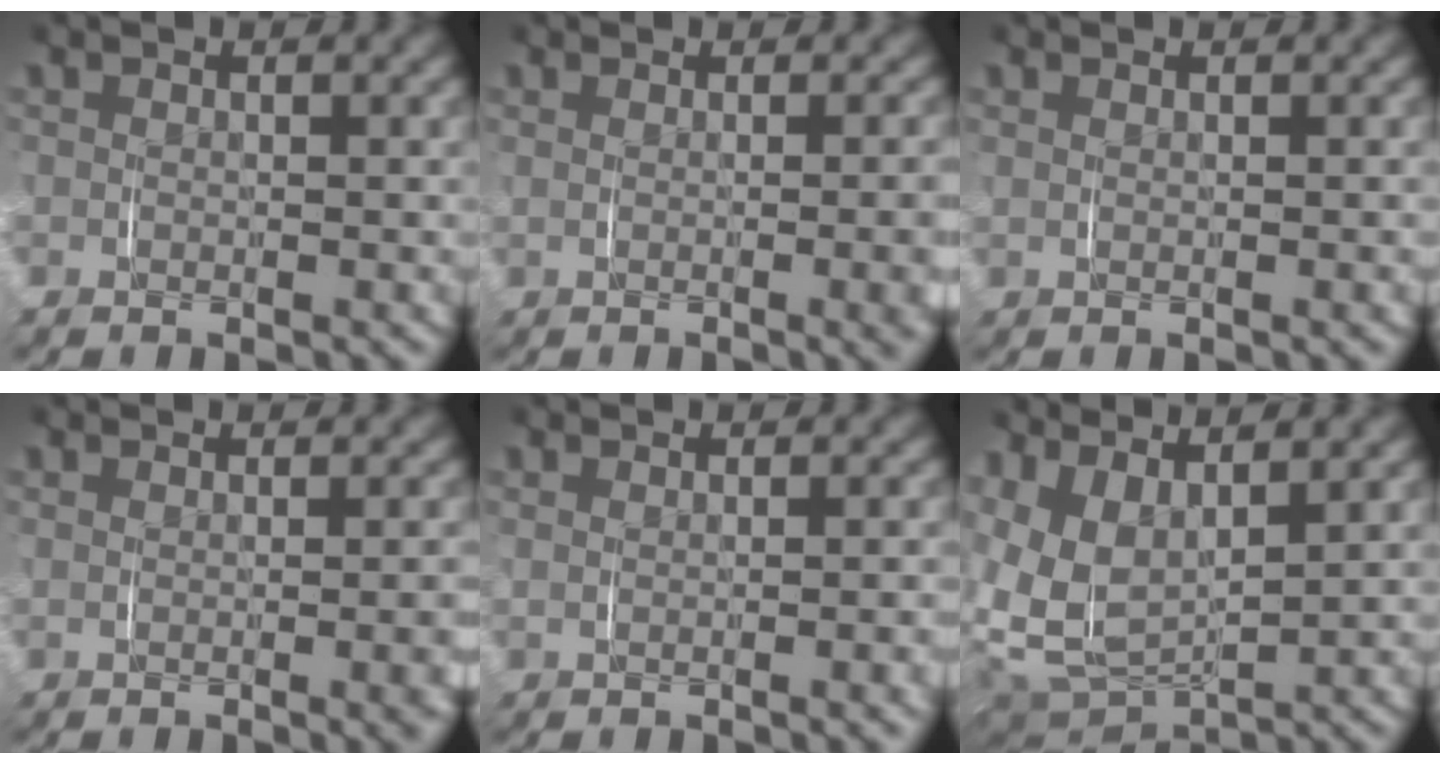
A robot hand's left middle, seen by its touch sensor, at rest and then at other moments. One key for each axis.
{"total": 3.4, "fx": 0.4, "fy": 0.5, "fz": 3.4, "tx": -0.032, "ty": 0.007, "tz": 0.002}
{"total": 0.7, "fx": 0.3, "fy": -0.1, "fz": 0.6, "tx": -0.008, "ty": 0.002, "tz": 0.007}
{"total": 2.4, "fx": 0.3, "fy": 0.1, "fz": 2.4, "tx": -0.022, "ty": 0.005, "tz": 0.004}
{"total": 1.4, "fx": 0.2, "fy": -0.1, "fz": 1.4, "tx": -0.023, "ty": 0.006, "tz": 0.004}
{"total": 11.3, "fx": 1.4, "fy": 8.8, "fz": 6.9, "tx": -0.199, "ty": -0.027, "tz": 0.021}